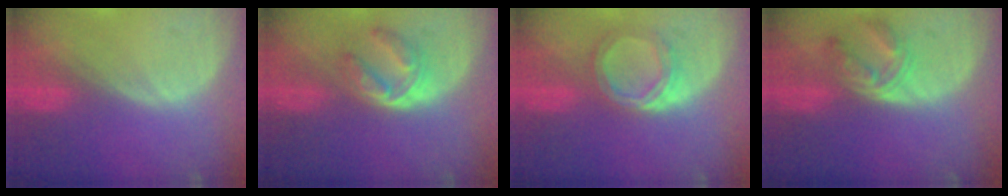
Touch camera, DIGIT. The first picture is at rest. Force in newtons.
{"total": 6.1, "press": 5.2, "slide": 3.2}
{"total": 5.0, "press": 4.7, "slide": 1.6}
{"total": 5.4, "press": 5.1, "slide": 1.8}